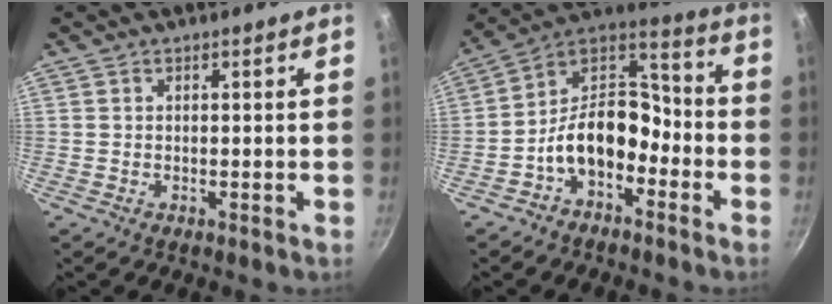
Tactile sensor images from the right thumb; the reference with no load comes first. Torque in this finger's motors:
{"motor_torque": [1.26, 1.03, 1.39, -0.76, 0.12]}